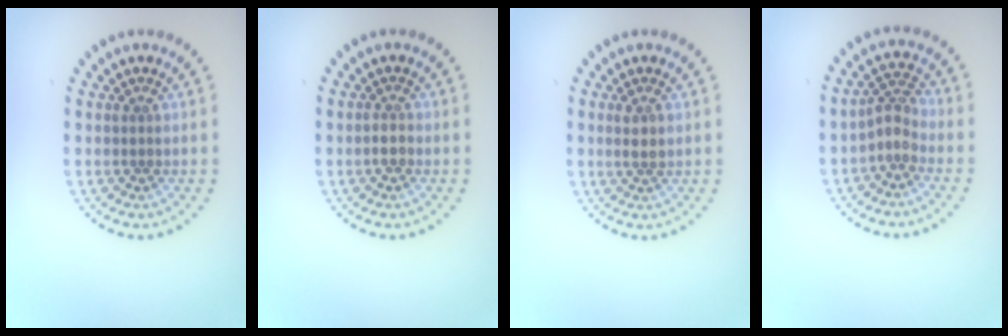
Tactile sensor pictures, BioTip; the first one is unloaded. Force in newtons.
{"total": 1.0, "press": 0.9, "slide": 0.5}
{"total": 1.3, "press": 1.3, "slide": 0.3}
{"total": 2.3, "press": 1.6, "slide": 1.6}